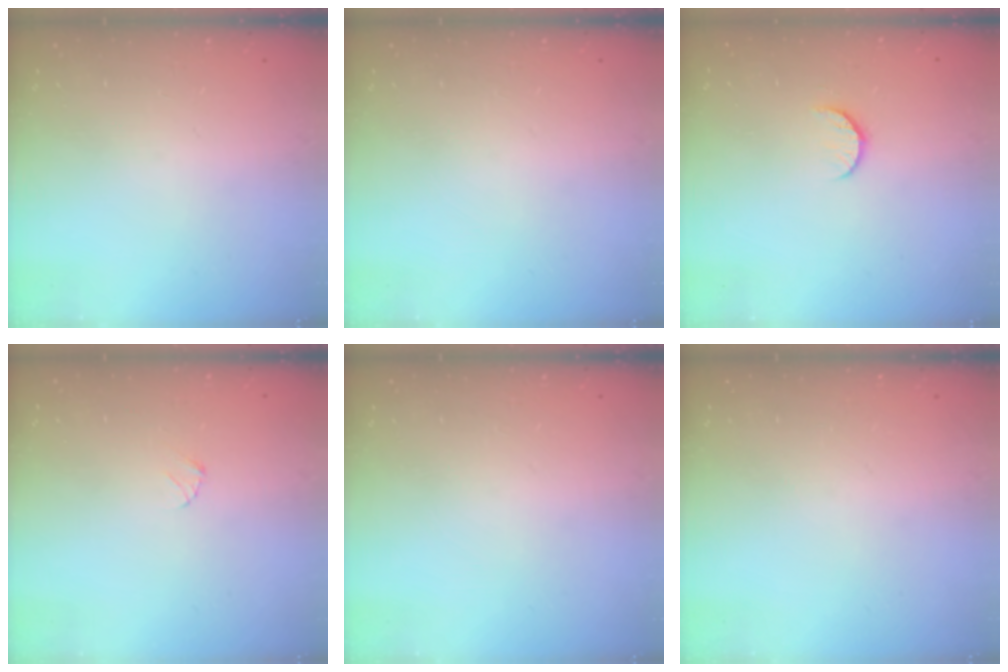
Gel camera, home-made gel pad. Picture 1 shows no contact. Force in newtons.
{"total": 0.0}
{"total": 5.9, "press": 5.9, "slide": 0.5}
{"total": 2.7, "press": 2.7, "slide": 0.3}
{"total": 0.0}
{"total": 0.0}